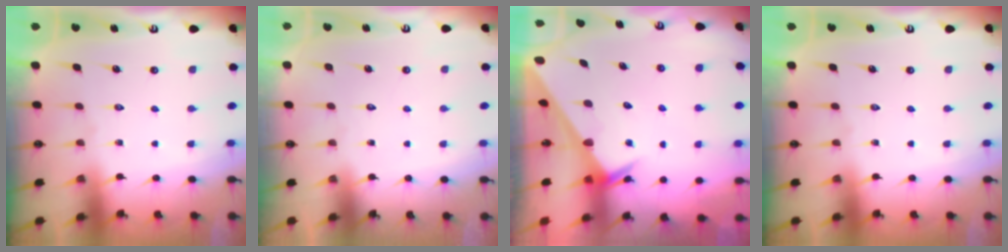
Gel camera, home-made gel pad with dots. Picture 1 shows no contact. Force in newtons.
{"total": 1.7, "press": 1.7, "slide": 0.1}
{"total": 2.4, "press": 2.4, "slide": 0.0}
{"total": 0.0}